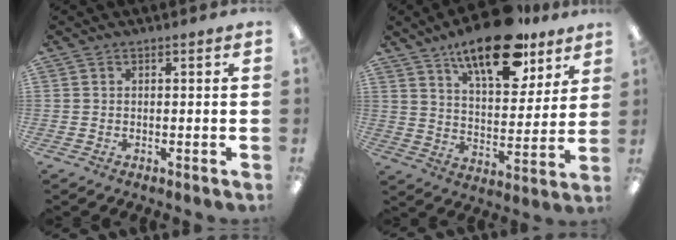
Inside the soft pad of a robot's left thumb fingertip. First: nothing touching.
{"total": 18.5, "force": [13.0, 7.5, 10.8], "torque": [-0.164, -0.071, 0.218]}